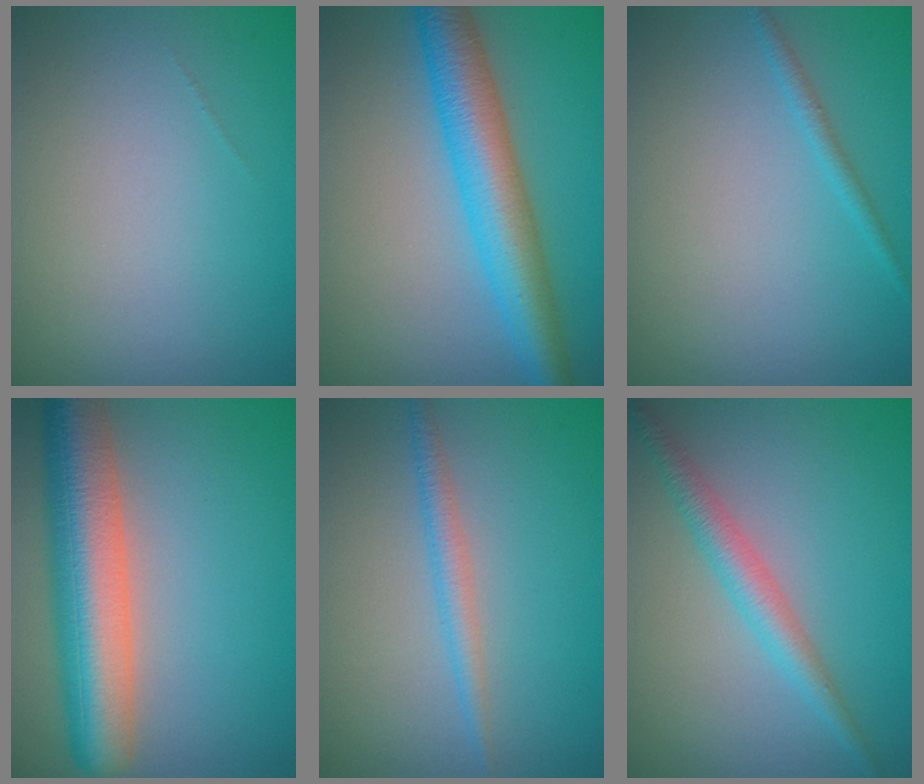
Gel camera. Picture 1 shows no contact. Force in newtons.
{"total": 7.0, "press": 6.9, "slide": 0.1}
{"total": 1.1, "press": 1.0, "slide": 0.1}
{"total": 9.3, "press": 9.3, "slide": 0.7}
{"total": 1.8, "press": 1.8, "slide": 0.1}
{"total": 2.8, "press": 2.8, "slide": 0.1}